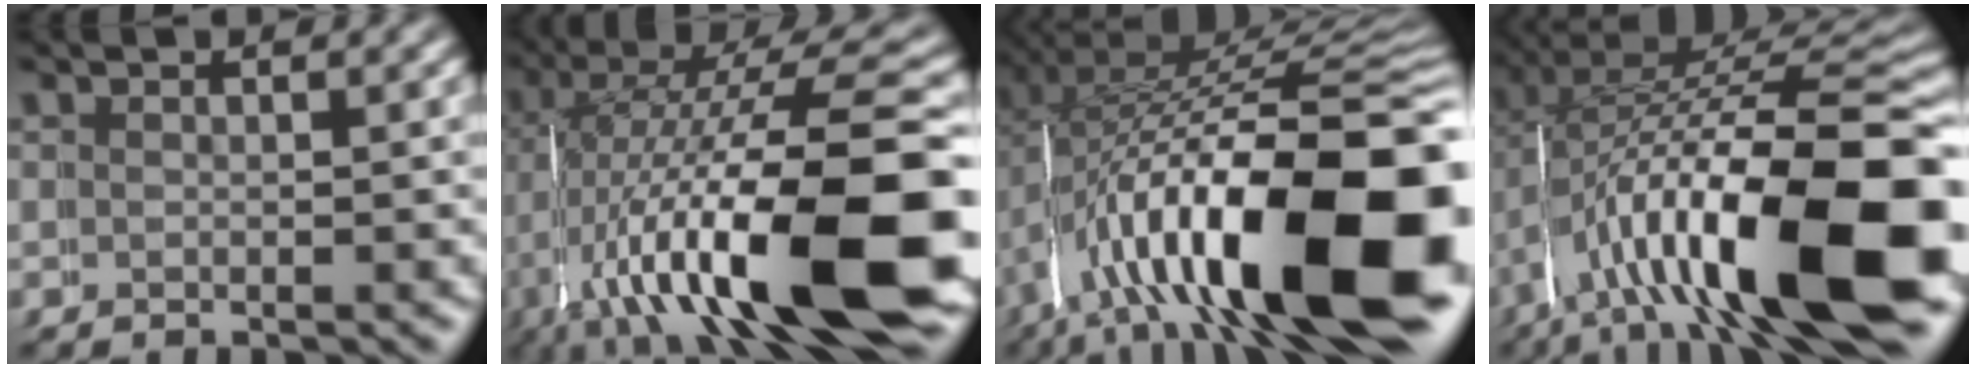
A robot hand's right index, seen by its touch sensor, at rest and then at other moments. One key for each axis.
{"total": 14.7, "fx": -2.3, "fy": 5.6, "fz": 13.4, "tx": -0.217, "ty": -0.012, "tz": -0.023}
{"total": 18.5, "fx": -5.1, "fy": 8.1, "fz": 15.8, "tx": -0.246, "ty": -0.031, "tz": -0.057}
{"total": 17.1, "fx": -4.7, "fy": 7.8, "fz": 14.5, "tx": -0.231, "ty": -0.039, "tz": -0.052}